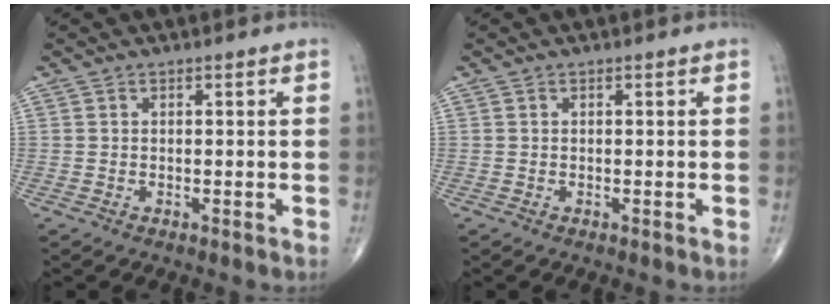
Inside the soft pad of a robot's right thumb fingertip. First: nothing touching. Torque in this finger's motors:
{"motor_torque": [0.00, 0.00, 0.01, 0.01, 0.00]}